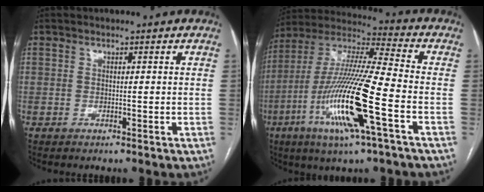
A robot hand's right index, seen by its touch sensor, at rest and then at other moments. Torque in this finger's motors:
{"motor_torque": [1.58, -0.56, 0.64, 0.21]}